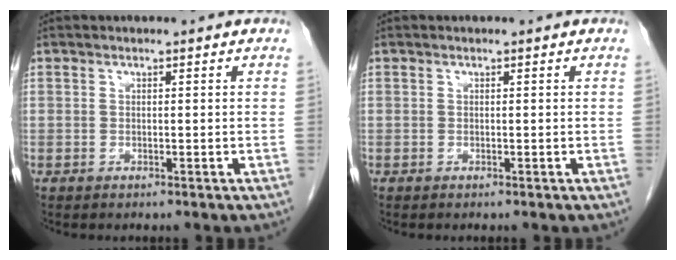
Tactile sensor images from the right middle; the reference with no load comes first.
{"total": 0.0}